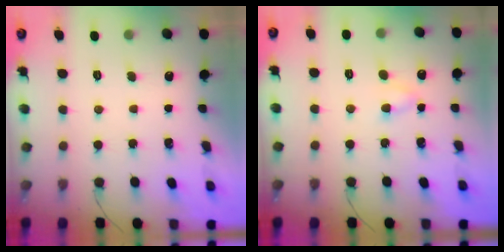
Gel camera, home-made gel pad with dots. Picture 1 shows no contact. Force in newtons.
{"total": 2.6, "press": 2.5, "slide": 0.8}